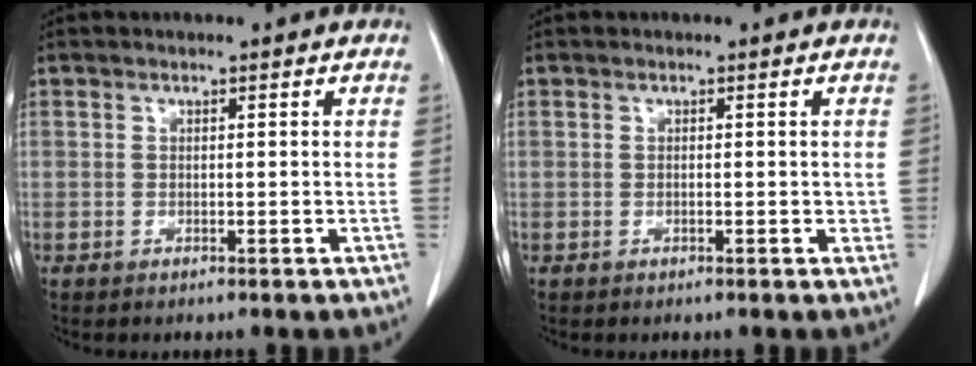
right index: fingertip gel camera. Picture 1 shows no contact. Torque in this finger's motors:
{"motor_torque": [0.13, -0.08, 0.00, 0.01]}